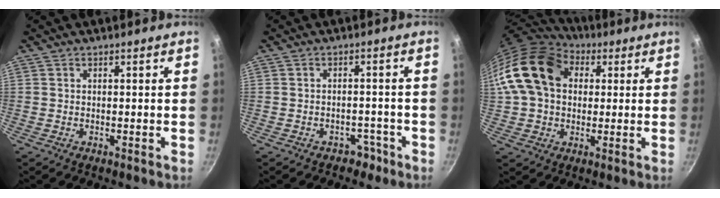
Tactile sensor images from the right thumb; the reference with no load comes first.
{"total": 3.2, "force": [-2.1, 2.2, 0.8], "torque": [0.017, 0.033, -0.013]}
{"total": 17.4, "force": [3.7, 13.0, 11.0], "torque": [-0.185, 0.028, 0.053]}